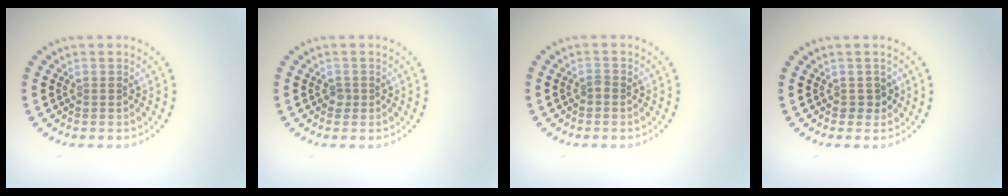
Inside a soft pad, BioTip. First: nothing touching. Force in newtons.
{"total": 0.6, "press": 0.5, "slide": 0.4}
{"total": 0.6, "press": 0.5, "slide": 0.3}
{"total": 1.1, "press": 1.0, "slide": 0.5}